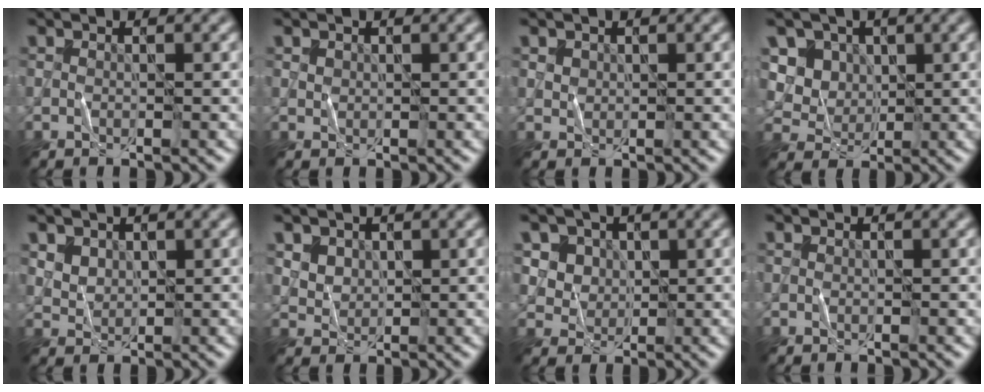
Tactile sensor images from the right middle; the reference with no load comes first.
{"total": 0.6, "force": [0.3, 0.5, 0.1], "torque": [-0.002, -0.001, 0.008]}
{"total": 0.9, "force": [0.4, 0.8, 0.2], "torque": [-0.003, -0.002, 0.011]}
{"total": 6.7, "force": [2.7, 5.5, 2.7], "torque": [-0.060, 0.006, 0.045]}
{"total": 2.7, "force": [1.6, 1.9, 1.1], "torque": [-0.031, -0.005, 0.047]}
{"total": 3.4, "force": [1.9, 2.4, 1.4], "torque": [-0.048, 0.001, 0.050]}
{"total": 5.4, "force": [2.6, 4.3, 2.0], "torque": [-0.044, -0.004, 0.046]}
{"total": 0.0}